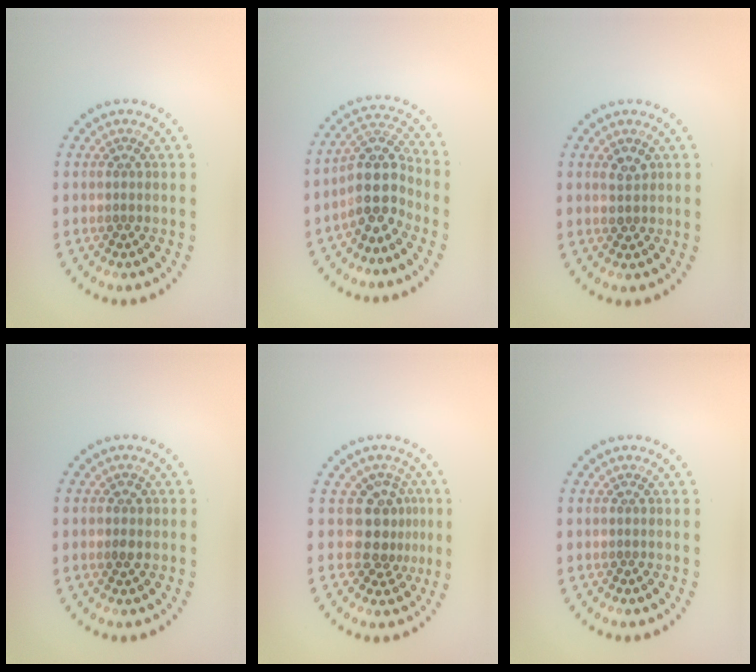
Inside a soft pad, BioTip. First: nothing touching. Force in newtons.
{"total": 4.4, "press": 3.7, "slide": 2.4}
{"total": 1.5, "press": 1.4, "slide": 0.3}
{"total": 1.3, "press": 1.3, "slide": 0.1}
{"total": 3.4, "press": 2.5, "slide": 2.3}
{"total": 0.0}